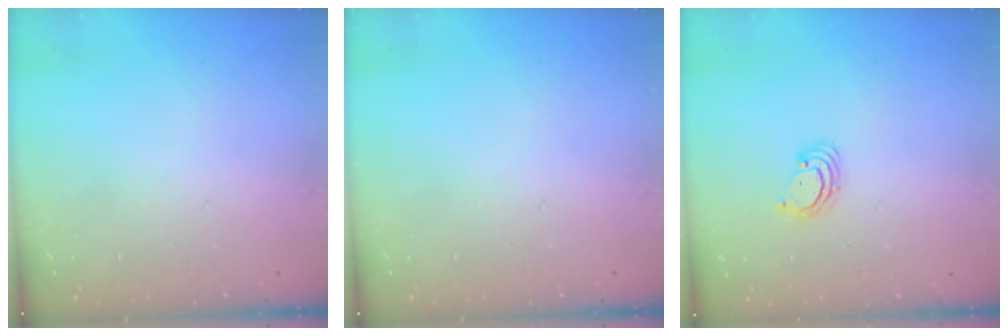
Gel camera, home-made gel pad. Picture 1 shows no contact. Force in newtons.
{"total": 0.0}
{"total": 3.3, "press": 3.3, "slide": 0.3}